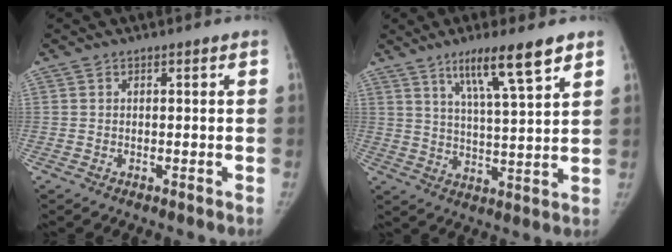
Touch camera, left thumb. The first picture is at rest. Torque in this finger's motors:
{"motor_torque": [-0.09, 0.44, 0.98, -0.80, 0.05]}